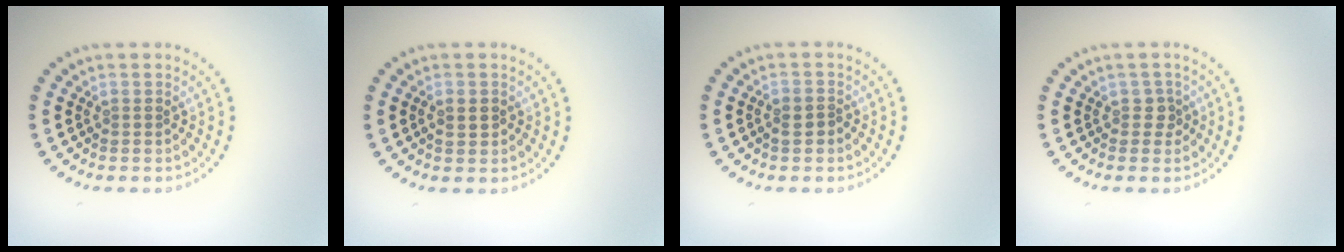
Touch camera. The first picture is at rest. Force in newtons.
{"total": 1.1, "press": 1.1, "slide": 0.2}
{"total": 1.5, "press": 1.5, "slide": 0.4}
{"total": 1.2, "press": 1.0, "slide": 0.6}